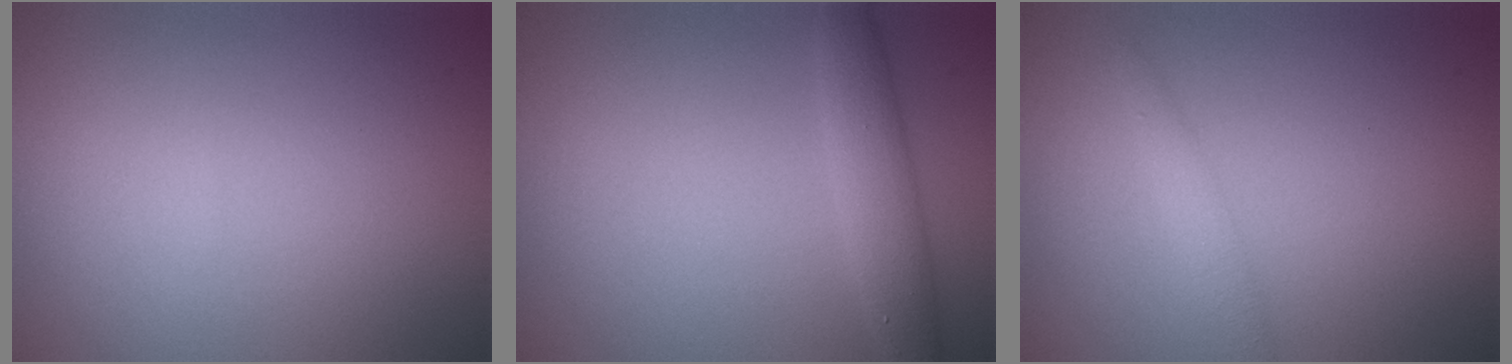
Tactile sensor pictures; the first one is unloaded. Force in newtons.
{"total": 2.8, "press": 2.8, "slide": 0.1}
{"total": 1.4, "press": 1.4, "slide": 0.0}